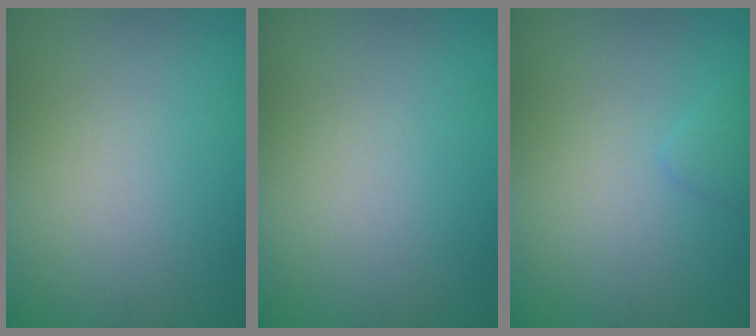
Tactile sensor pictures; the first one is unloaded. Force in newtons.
{"total": 0.0}
{"total": 0.9, "press": 0.9, "slide": 0.1}